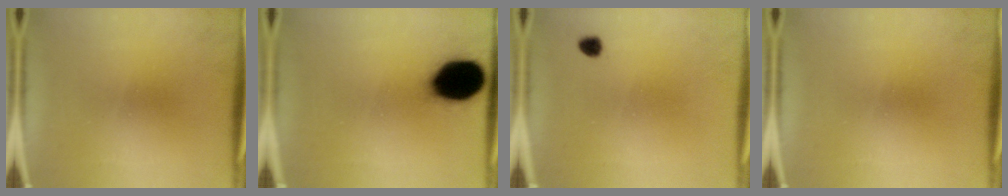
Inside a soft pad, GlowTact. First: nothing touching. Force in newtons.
{"total": 16.8}
{"total": 1.7}
{"total": 0.0}